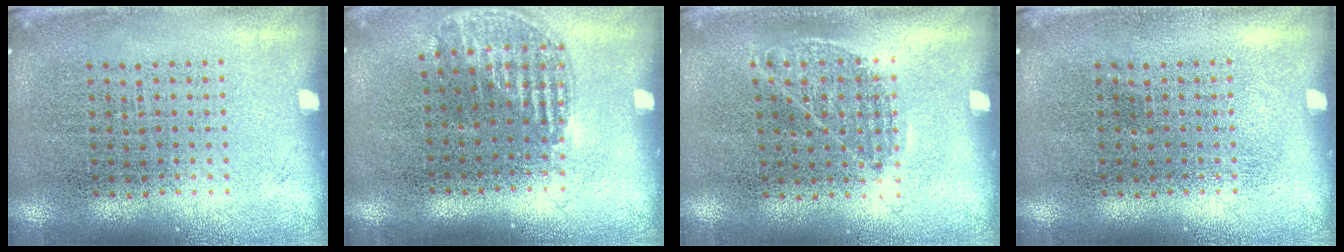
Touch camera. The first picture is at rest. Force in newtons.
{"total": 1.2, "press": 1.0, "slide": 0.6}
{"total": 0.9, "press": 0.7, "slide": 0.6}
{"total": 0.0}